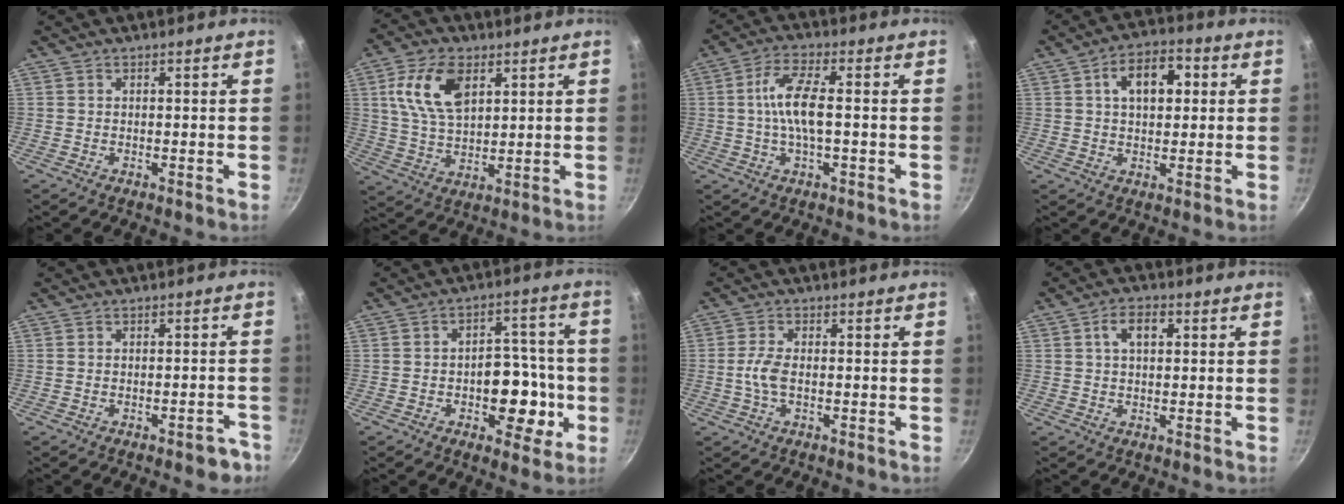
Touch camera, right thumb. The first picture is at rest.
{"total": 12.2, "force": [4.5, 6.8, 9.1], "torque": [-0.162, -0.010, 0.087]}
{"total": 8.3, "force": [-0.1, 2.6, 7.9], "torque": [-0.159, 0.015, -0.008]}
{"total": 9.5, "force": [2.2, 5.8, 7.2], "torque": [-0.083, 0.012, 0.028]}
{"total": 4.4, "force": [-2.9, 1.9, 2.7], "torque": [-0.014, 0.037, -0.019]}
{"total": 12.0, "force": [-3.1, 7.6, 8.7], "torque": [-0.070, 0.028, -0.040]}
{"total": 3.9, "force": [-0.7, 1.7, 3.4], "torque": [-0.079, 0.009, -0.021]}
{"total": 4.9, "force": [1.2, 2.9, 3.8], "torque": [-0.057, 0.010, 0.015]}